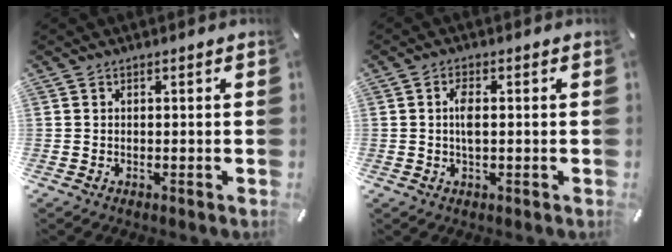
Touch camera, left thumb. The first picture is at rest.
{"total": 3.4, "force": [0.1, 1.2, 3.2], "torque": [-0.070, 0.000, -0.002]}